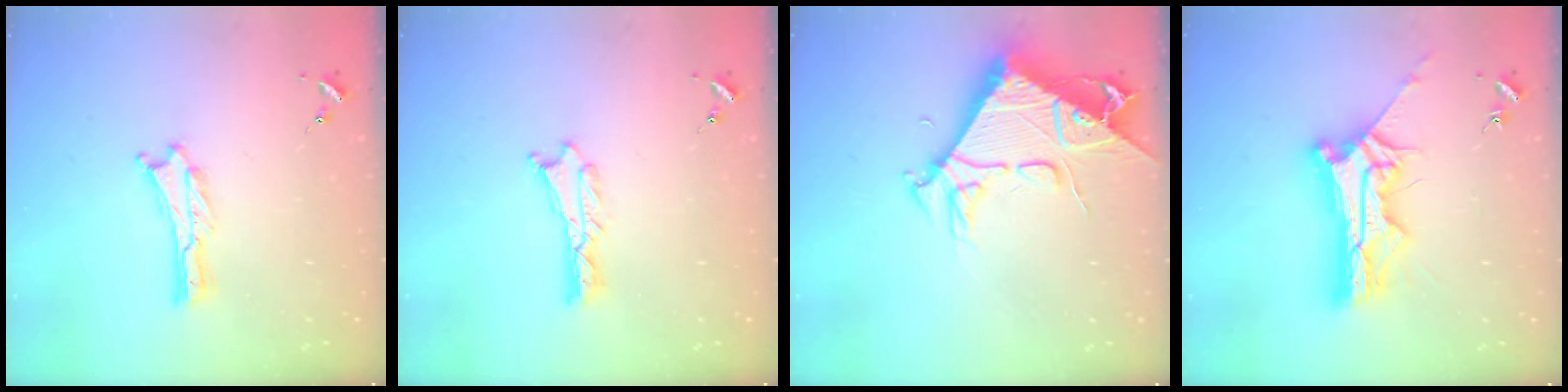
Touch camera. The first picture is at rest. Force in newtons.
{"total": 0.7, "press": 0.7, "slide": 0.1}
{"total": 9.6, "press": 9.6, "slide": 1.1}
{"total": 11.4, "press": 11.3, "slide": 1.0}